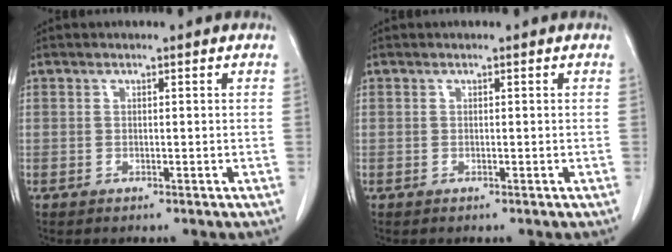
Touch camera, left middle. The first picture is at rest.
{"total": 0.0}